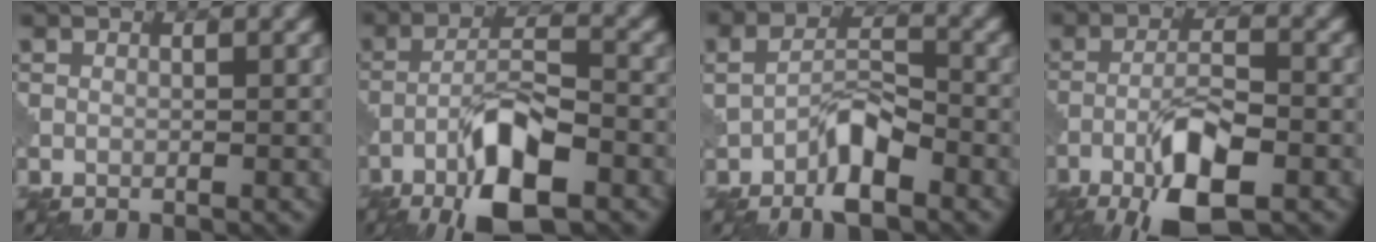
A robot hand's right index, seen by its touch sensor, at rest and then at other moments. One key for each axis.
{"total": 8.3, "fx": -4.5, "fy": 2.4, "fz": 6.5, "tx": -0.114, "ty": 0.010, "tz": -0.085}
{"total": 4.7, "fx": -2.2, "fy": 2.1, "fz": 3.5, "tx": -0.056, "ty": 0.007, "tz": -0.041}
{"total": 7.4, "fx": -4.0, "fy": 2.1, "fz": 5.9, "tx": -0.107, "ty": 0.003, "tz": -0.075}